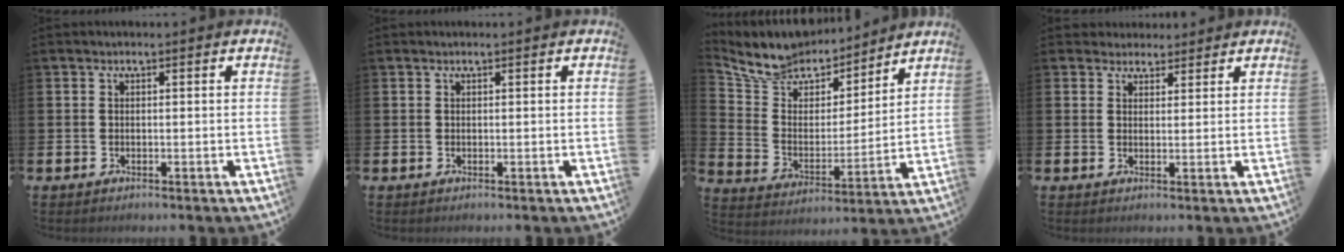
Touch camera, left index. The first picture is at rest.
{"total": 0.0}
{"total": 9.5, "force": [8.8, 3.4, 0.5], "torque": [-0.064, -0.071, 0.162]}
{"total": 3.1, "force": [2.7, 1.4, -0.3], "torque": [0.011, -0.012, 0.046]}